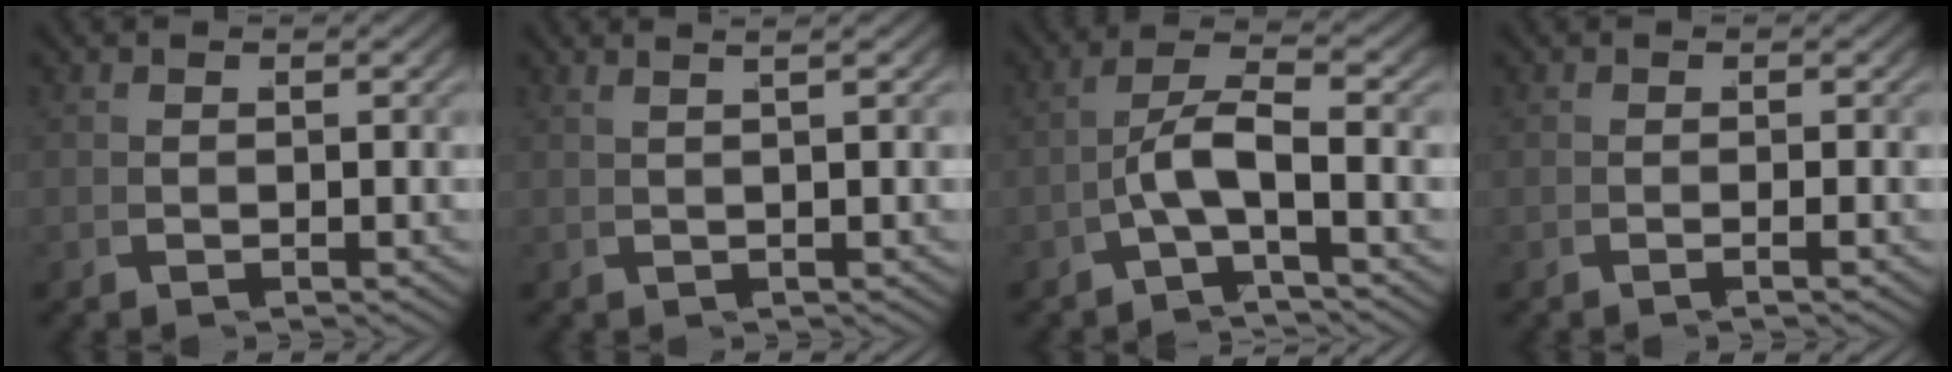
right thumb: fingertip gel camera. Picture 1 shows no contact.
{"total": 2.5, "force": [1.7, 0.0, 1.8], "torque": [-0.022, 0.018, 0.026]}
{"total": 4.9, "force": [-1.1, 2.1, 4.3], "torque": [-0.097, -0.016, -0.013]}
{"total": 0.6, "force": [-0.4, -0.2, 0.4], "torque": [-0.009, 0.008, -0.011]}